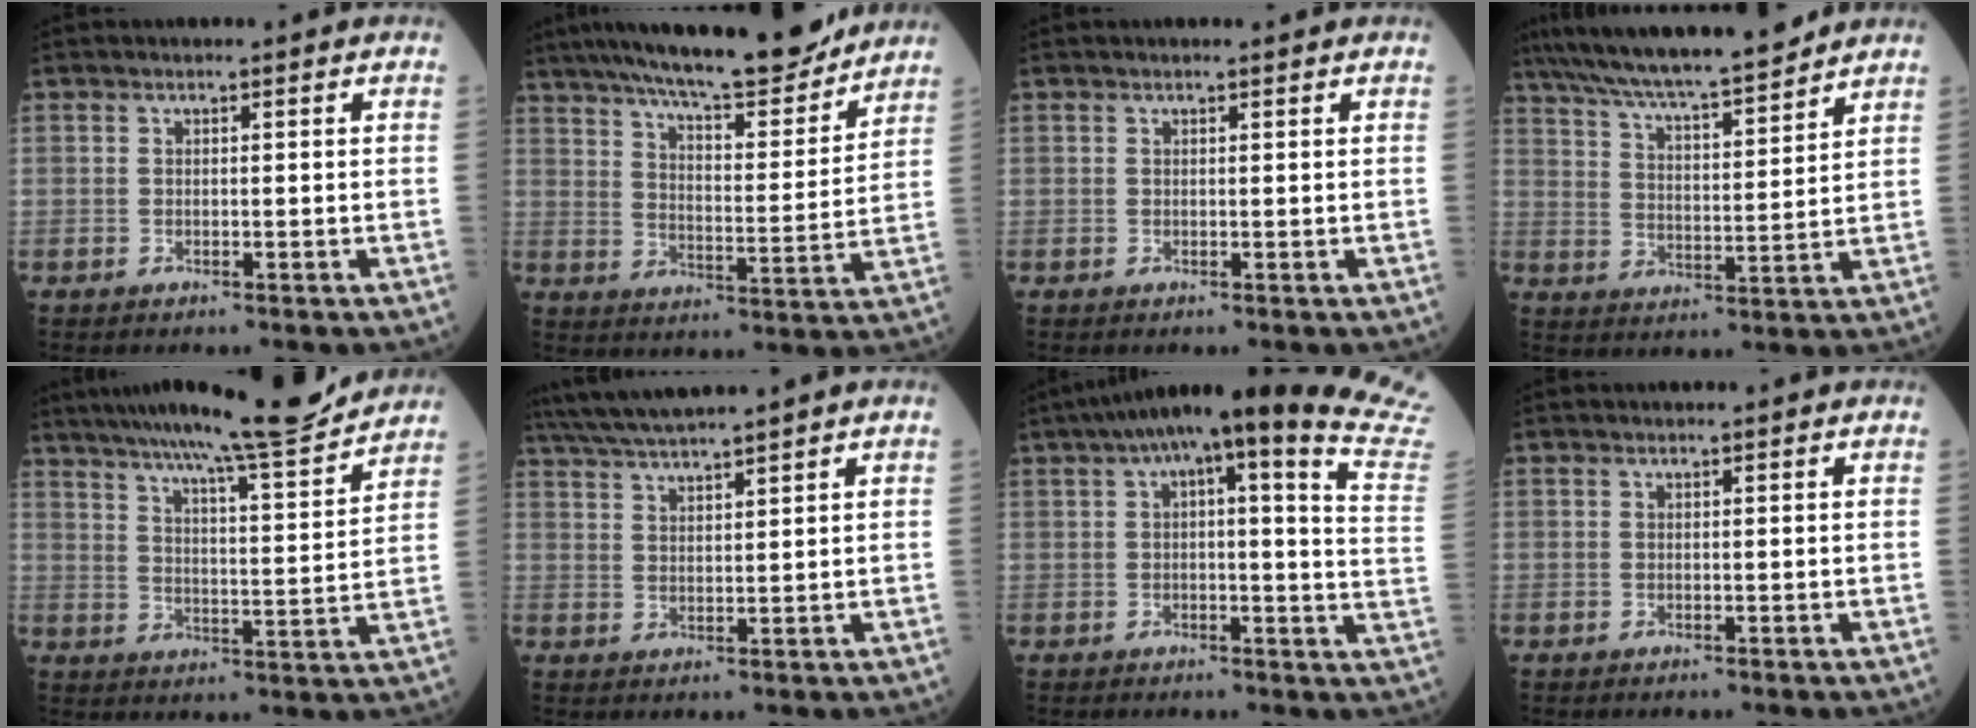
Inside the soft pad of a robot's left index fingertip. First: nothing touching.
{"total": 20.8, "force": [18.0, 2.8, 9.9], "torque": [-0.164, 0.001, 0.263]}
{"total": 1.0, "force": [0.8, 0.0, 0.5], "torque": [-0.009, 0.008, 0.013]}
{"total": 17.7, "force": [15.6, 1.4, 8.3], "torque": [-0.149, 0.017, 0.250]}
{"total": 18.0, "force": [16.0, 0.0, 8.3], "torque": [-0.132, -0.013, 0.231]}
{"total": 7.3, "force": [6.3, -1.1, 3.4], "torque": [-0.065, 0.022, 0.117]}
{"total": 25.3, "force": [20.5, 1.5, 14.6], "torque": [-0.178, -0.021, 0.227]}
{"total": 0.0}